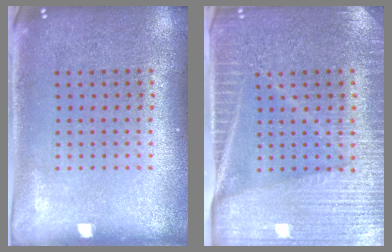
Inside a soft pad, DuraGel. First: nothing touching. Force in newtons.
{"total": 4.0, "press": 3.7, "slide": 1.6}